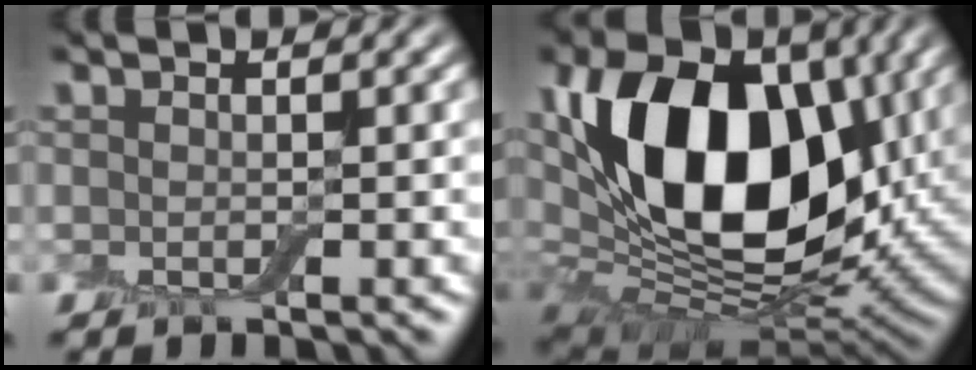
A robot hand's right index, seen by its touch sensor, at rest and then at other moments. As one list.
[{"total": 16.1, "force": [4.6, 10.0, 11.7], "torque": [-0.206, 0.000, 0.076]}]